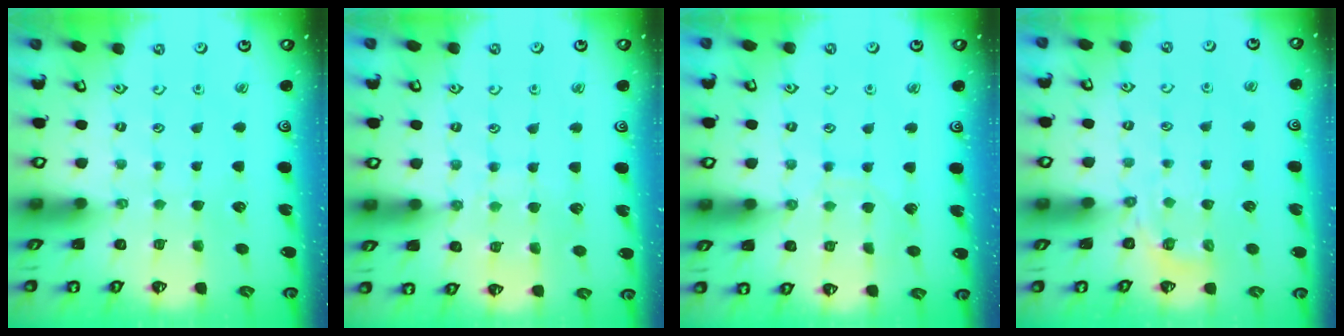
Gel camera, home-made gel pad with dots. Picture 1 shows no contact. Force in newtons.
{"total": 8.7, "press": 8.7, "slide": 0.8}
{"total": 5.7, "press": 5.7, "slide": 0.4}
{"total": 2.3, "press": 1.4, "slide": 1.8}